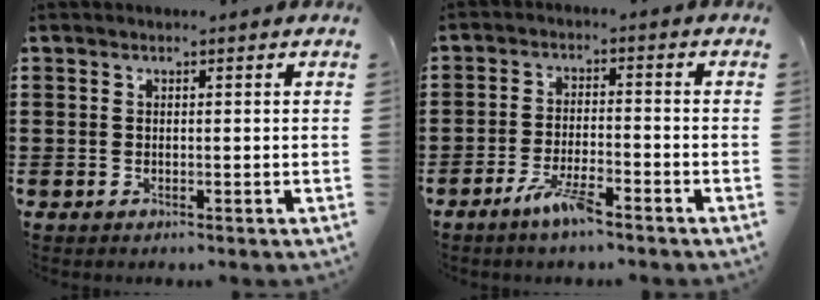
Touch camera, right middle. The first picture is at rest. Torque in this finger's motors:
{"motor_torque": [2.14, 0.00, 0.22, 0.13]}